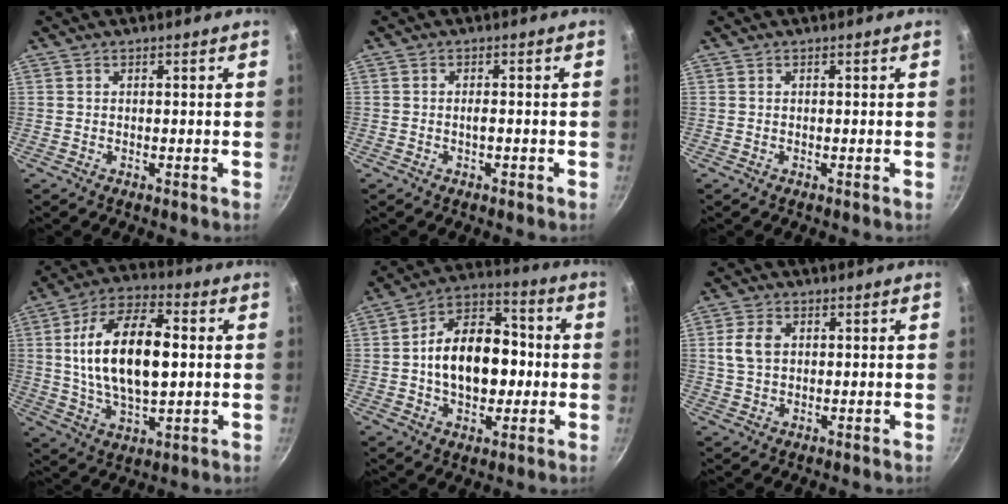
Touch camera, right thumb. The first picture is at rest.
{"total": 1.0, "force": [-0.4, 0.5, 0.8], "torque": [-0.011, 0.002, -0.009]}
{"total": 0.0}
{"total": 19.4, "force": [1.9, 9.6, 16.8], "torque": [-0.288, 0.011, 0.033]}
{"total": 16.9, "force": [-0.6, 10.8, 12.9], "torque": [-0.175, 0.034, -0.013]}
{"total": 5.3, "force": [1.0, 3.7, 3.6], "torque": [-0.073, 0.003, 0.020]}